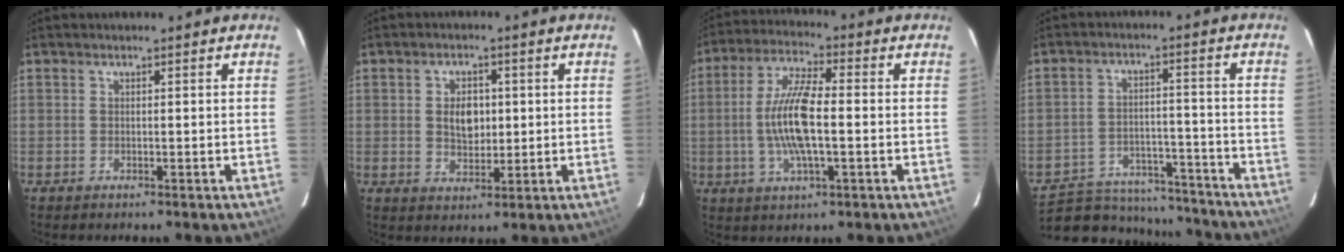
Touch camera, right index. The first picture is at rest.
{"total": 5.4, "force": [0.5, 3.7, 3.8], "torque": [-0.063, 0.005, 0.014]}
{"total": 11.5, "force": [-1.2, 2.9, 11.1], "torque": [-0.224, 0.003, -0.025]}
{"total": 19.1, "force": [-16.3, 8.0, 5.9], "torque": [-0.135, 0.025, -0.210]}